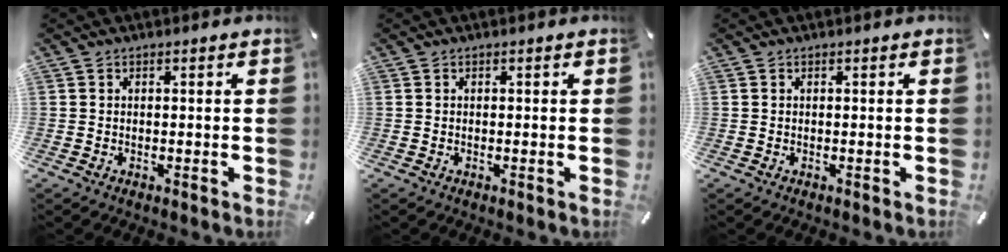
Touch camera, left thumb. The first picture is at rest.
{"total": 0.0}
{"total": 0.0}